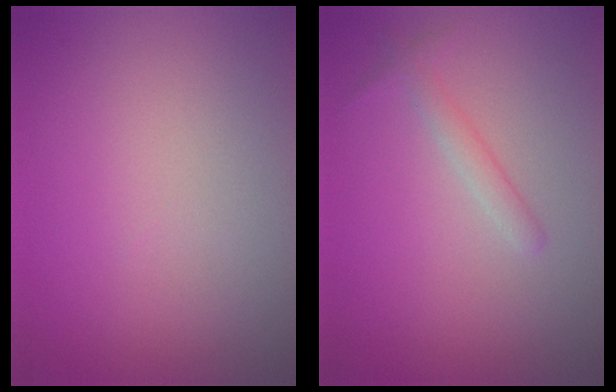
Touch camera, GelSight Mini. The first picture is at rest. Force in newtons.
{"total": 1.4, "press": 1.4, "slide": 0.0}